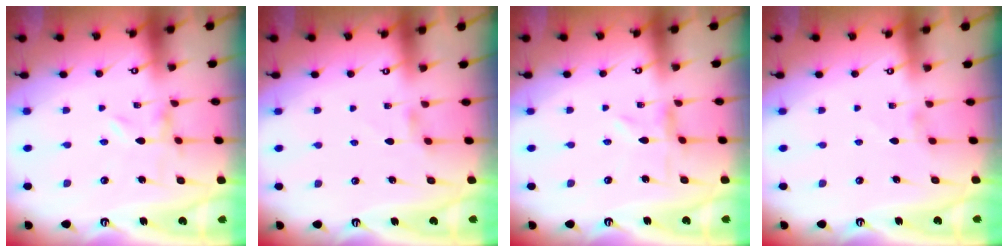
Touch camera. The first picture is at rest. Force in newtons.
{"total": 1.6, "press": 1.6, "slide": 0.4}
{"total": 1.2, "press": 1.1, "slide": 0.3}
{"total": 0.0}